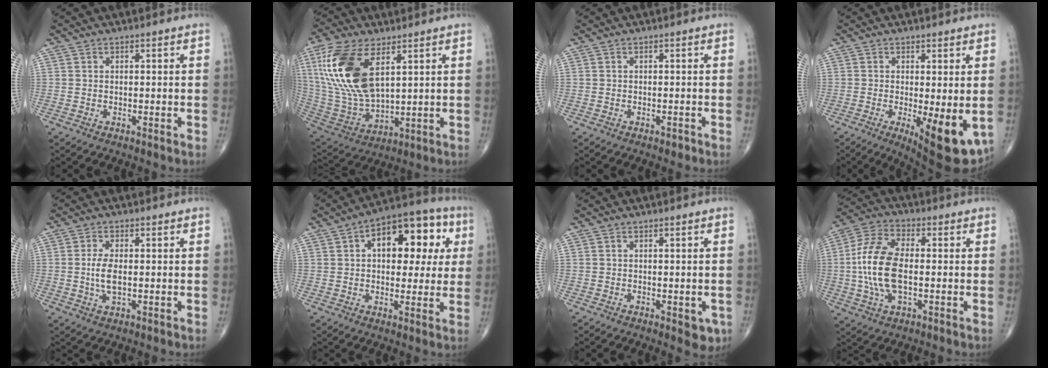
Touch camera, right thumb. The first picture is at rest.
{"total": 19.7, "force": [7.0, 9.8, 15.7], "torque": [-0.325, -0.023, 0.140]}
{"total": 0.8, "force": [-0.5, 0.5, 0.4], "torque": [-0.004, 0.000, -0.007]}
{"total": 11.3, "force": [-2.6, 3.7, 10.4], "torque": [-0.138, -0.024, -0.027]}
{"total": 4.7, "force": [-0.2, 2.1, 4.1], "torque": [-0.086, -0.005, -0.005]}
{"total": 16.5, "force": [4.4, 9.2, 13.0], "torque": [-0.128, 0.025, 0.055]}
{"total": 3.5, "force": [-1.1, 2.0, 2.7], "torque": [-0.011, -0.001, -0.011]}
{"total": 14.0, "force": [-0.8, 7.1, 12.0], "torque": [-0.253, 0.014, -0.019]}